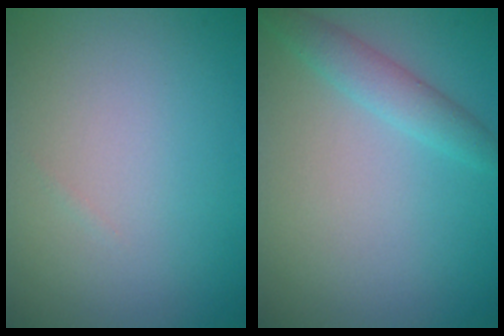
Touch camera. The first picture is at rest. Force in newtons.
{"total": 2.3, "press": 2.3, "slide": 0.1}